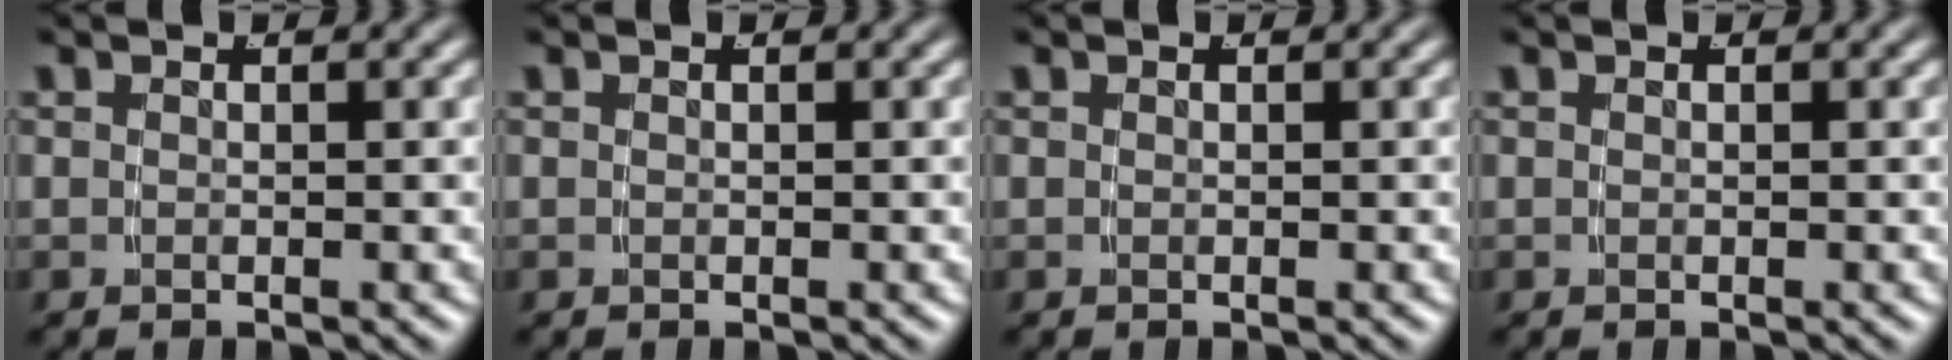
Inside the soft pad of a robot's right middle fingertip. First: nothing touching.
{"total": 0.0}
{"total": 0.0}
{"total": 0.0}